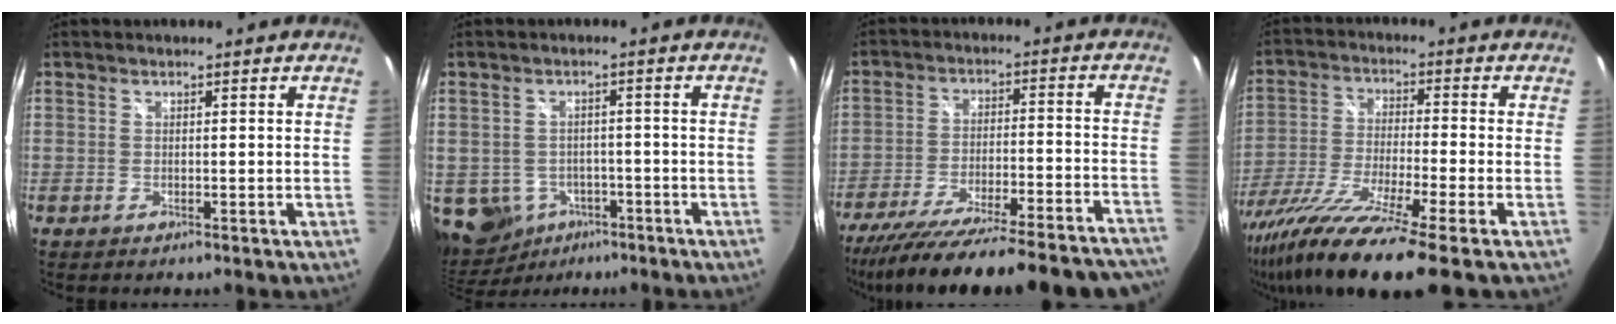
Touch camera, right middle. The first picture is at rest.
{"total": 11.6, "force": [-5.2, 9.2, 4.8], "torque": [-0.139, -0.011, -0.063]}
{"total": 31.0, "force": [-27.7, 3.2, 13.4], "torque": [-0.223, -0.067, -0.390]}
{"total": 17.2, "force": [-12.7, 0.0, 11.6], "torque": [-0.230, -0.060, -0.226]}